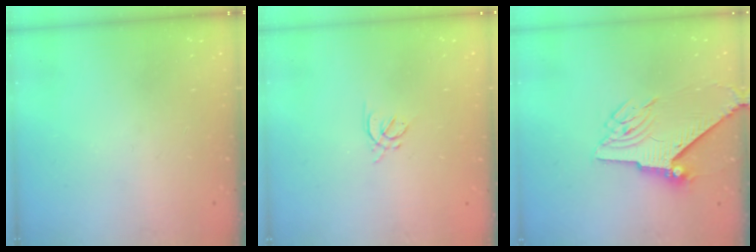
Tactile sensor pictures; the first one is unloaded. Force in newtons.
{"total": 2.5, "press": 2.4, "slide": 0.6}
{"total": 8.1, "press": 8.1, "slide": 0.6}